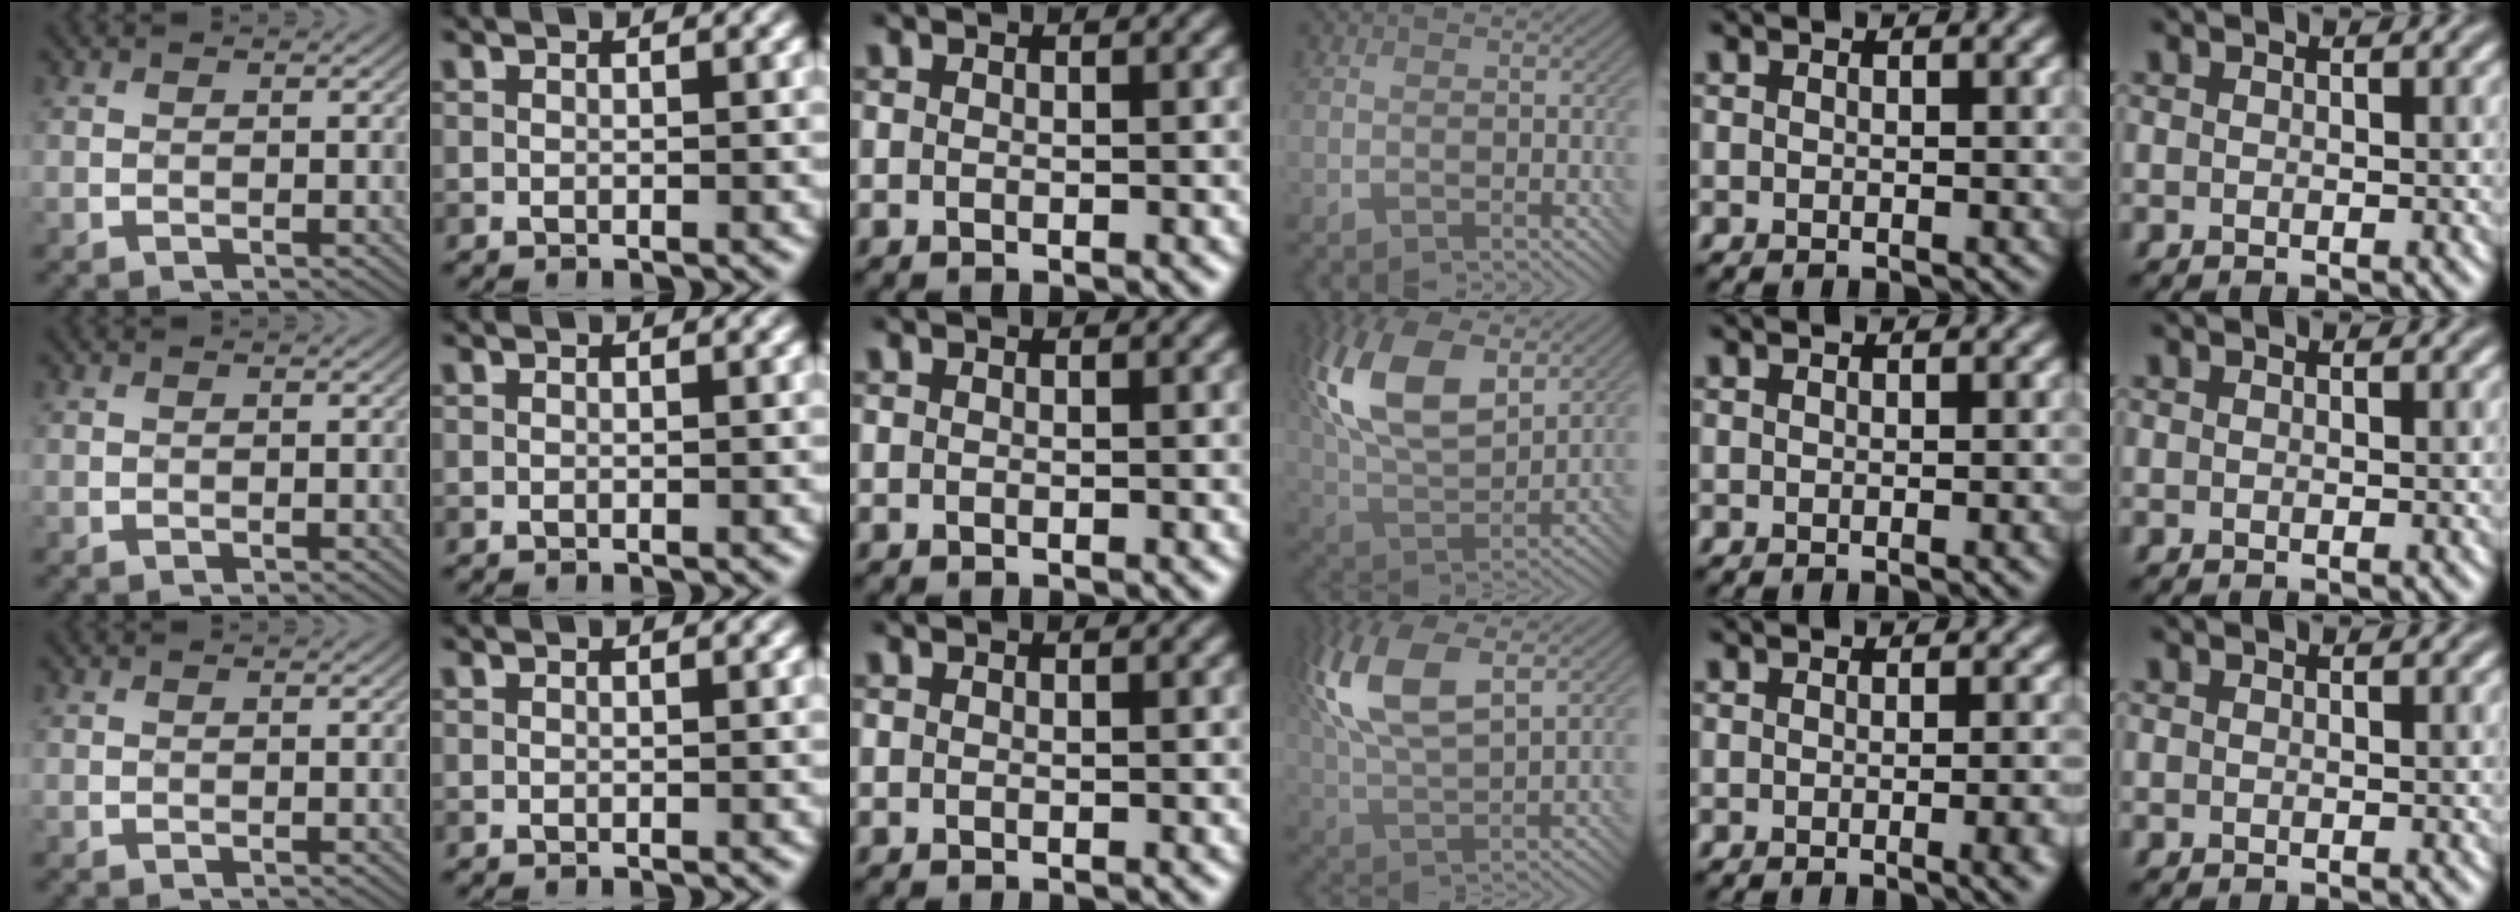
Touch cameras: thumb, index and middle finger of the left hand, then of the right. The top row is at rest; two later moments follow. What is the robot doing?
{"motion": "insert", "object": "bottle cap"}